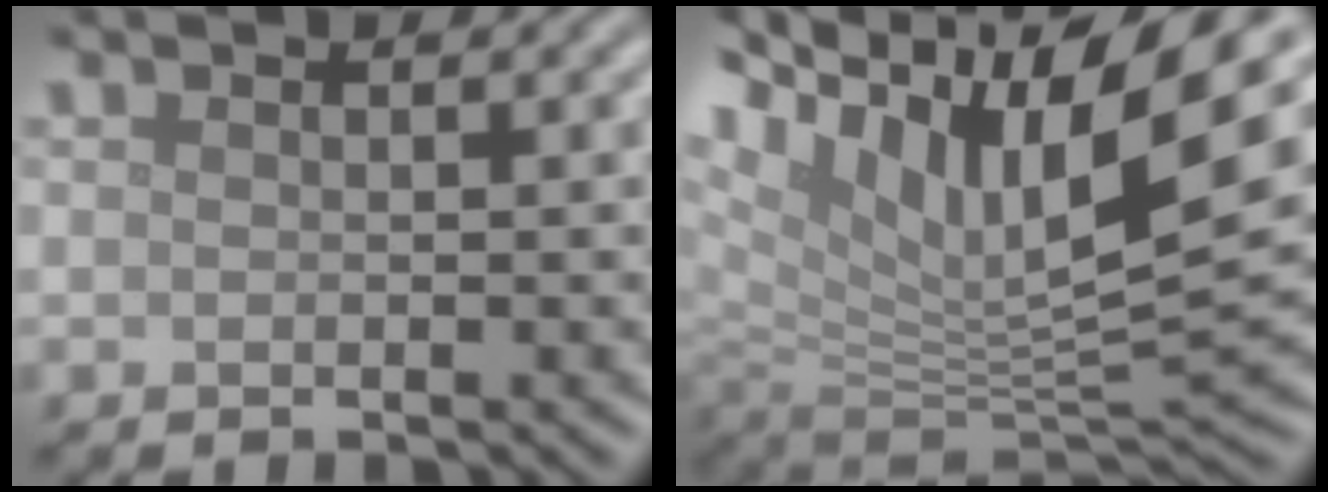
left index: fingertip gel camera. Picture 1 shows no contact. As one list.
[{"total": 15.3, "force": [5.9, 6.7, 12.4], "torque": [-0.239, 0.008, 0.104]}]